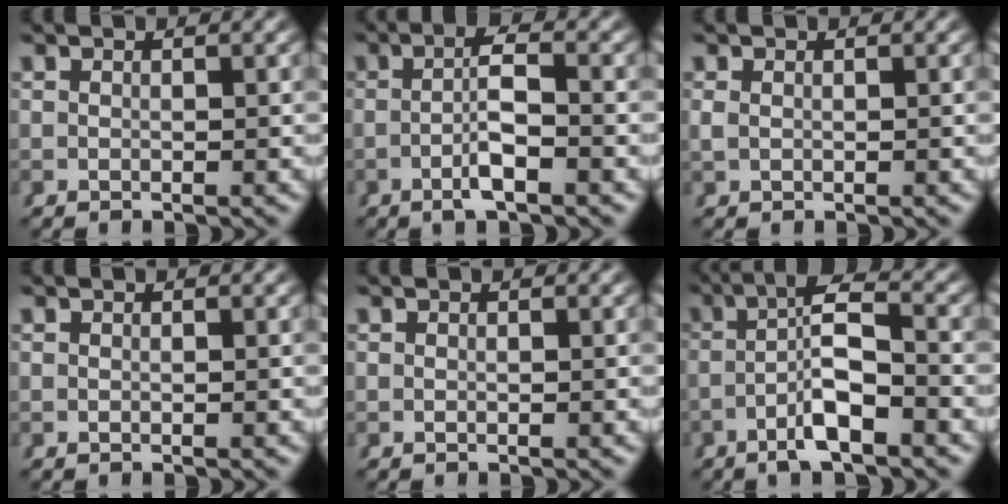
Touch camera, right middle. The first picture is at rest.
{"total": 3.5, "force": [-0.7, 0.2, 3.4], "torque": [-0.046, 0.006, -0.015]}
{"total": 0.0}
{"total": 0.0}
{"total": 0.0}
{"total": 4.8, "force": [-0.3, 1.1, 4.7], "torque": [-0.076, 0.005, -0.007]}